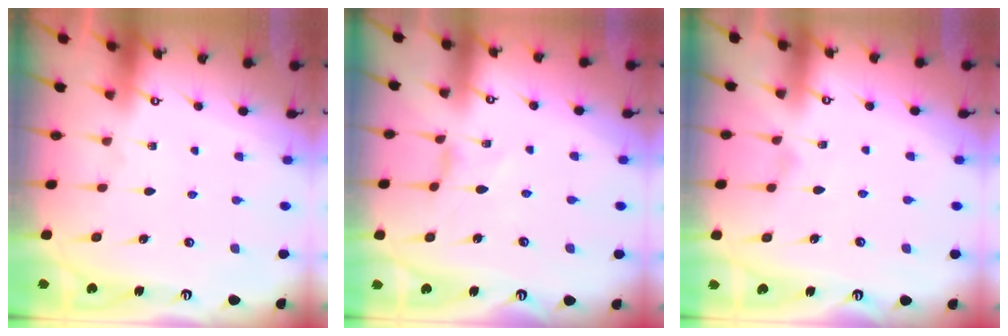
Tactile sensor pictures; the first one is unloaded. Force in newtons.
{"total": 0.0}
{"total": 0.0}